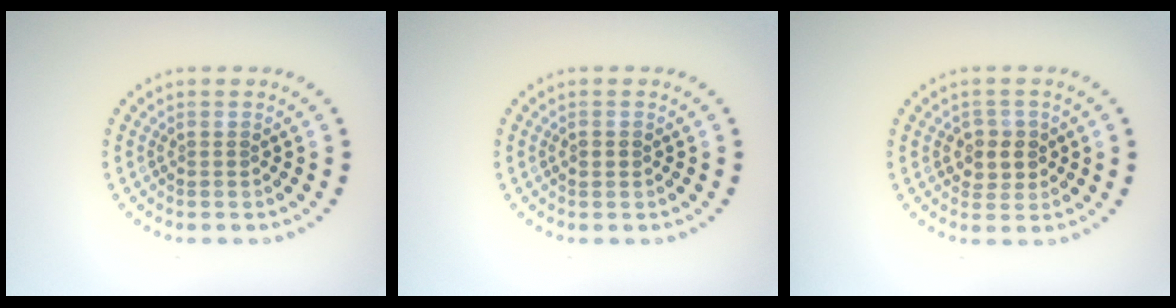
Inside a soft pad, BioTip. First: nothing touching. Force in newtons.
{"total": 1.1, "press": 1.1, "slide": 0.2}
{"total": 2.4, "press": 2.2, "slide": 0.7}